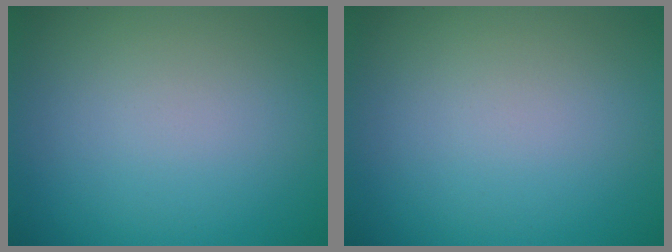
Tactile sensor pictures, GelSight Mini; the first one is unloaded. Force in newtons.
{"total": 0.0}